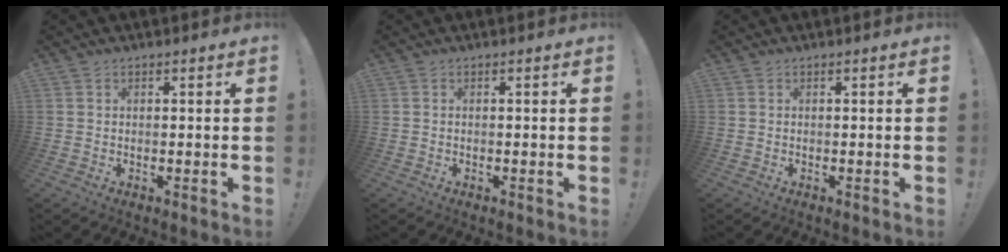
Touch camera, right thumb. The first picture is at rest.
{"total": 0.0}
{"total": 0.0}